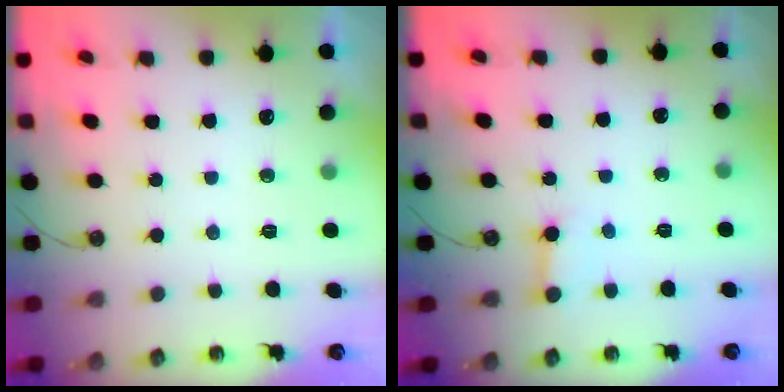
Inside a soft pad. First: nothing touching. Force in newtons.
{"total": 3.0, "press": 2.9, "slide": 0.5}